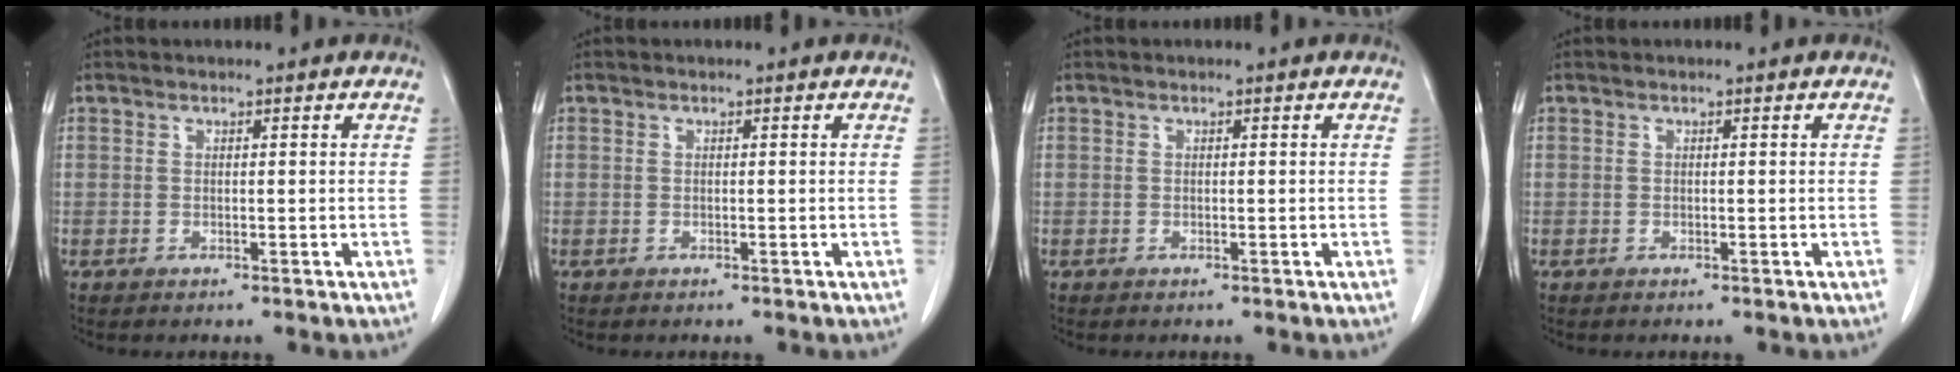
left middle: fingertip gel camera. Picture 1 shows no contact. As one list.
[{"total": 0.0}, {"total": 0.0}, {"total": 0.0}]